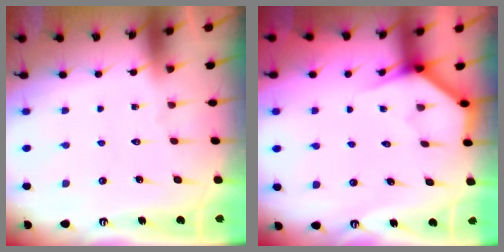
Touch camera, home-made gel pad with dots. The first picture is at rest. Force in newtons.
{"total": 4.0, "press": 3.9, "slide": 0.4}